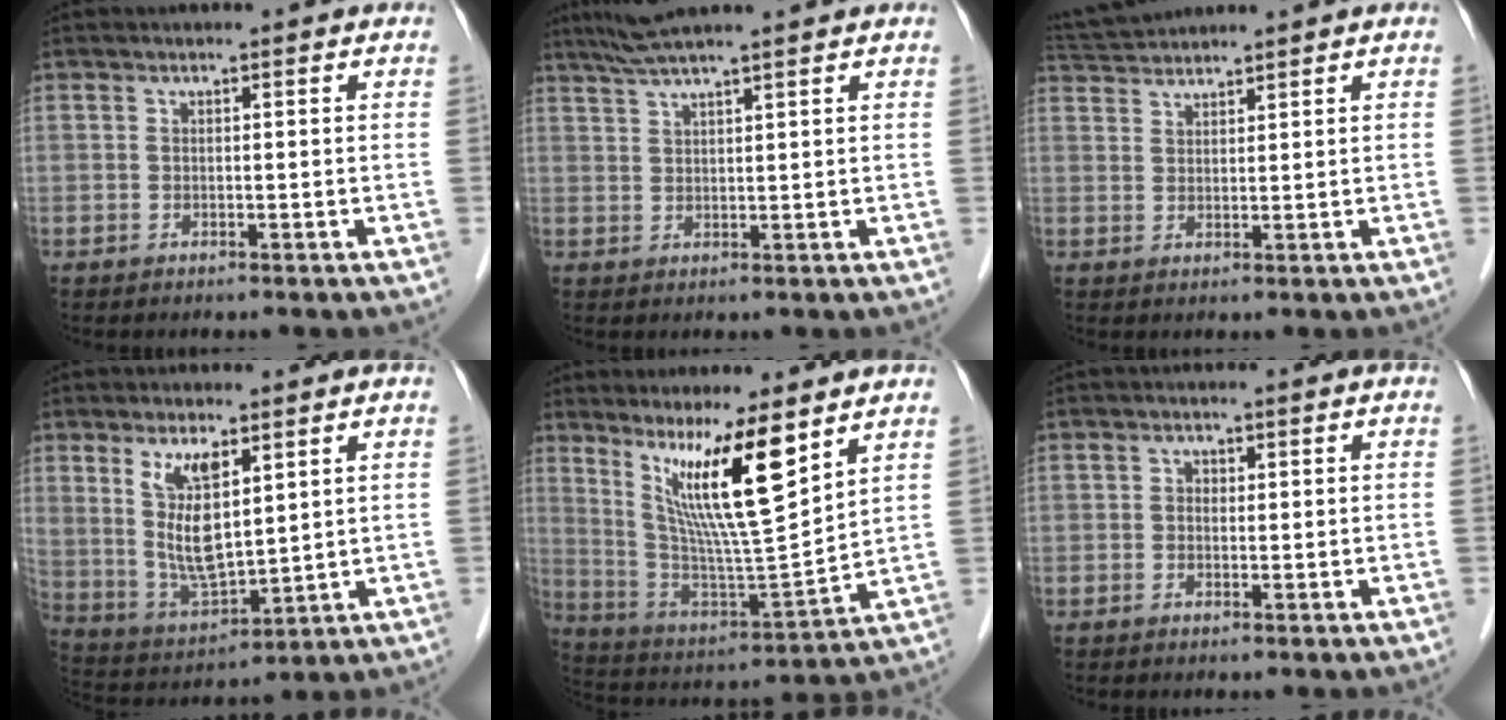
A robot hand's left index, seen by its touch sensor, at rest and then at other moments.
{"total": 7.5, "force": [6.6, -0.6, 3.6], "torque": [-0.065, 0.035, 0.107]}
{"total": 5.2, "force": [5.2, -0.1, 0.8], "torque": [-0.022, 0.031, 0.099]}
{"total": 10.0, "force": [4.1, 3.2, 8.5], "torque": [-0.176, -0.009, 0.092]}
{"total": 13.7, "force": [7.9, 0.2, 11.1], "torque": [-0.213, -0.015, 0.151]}
{"total": 1.0, "force": [0.2, 0.8, 0.7], "torque": [-0.013, 0.001, 0.002]}